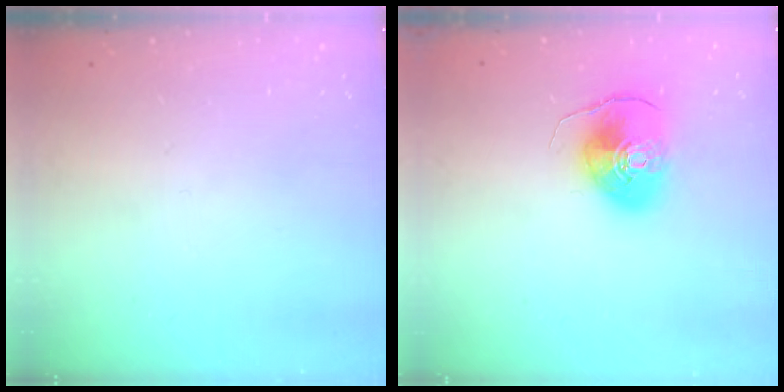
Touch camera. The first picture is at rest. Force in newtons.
{"total": 10.3, "press": 10.2, "slide": 1.5}